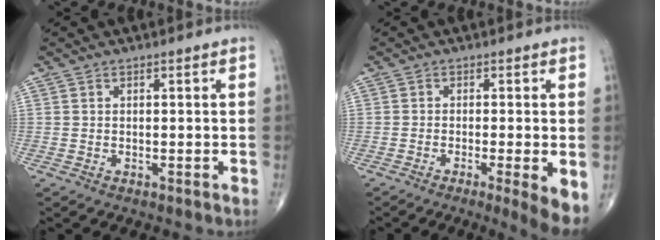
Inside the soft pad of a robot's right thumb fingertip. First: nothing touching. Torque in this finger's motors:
{"motor_torque": [0.11, 0.60, 0.08, -0.46, 0.07]}